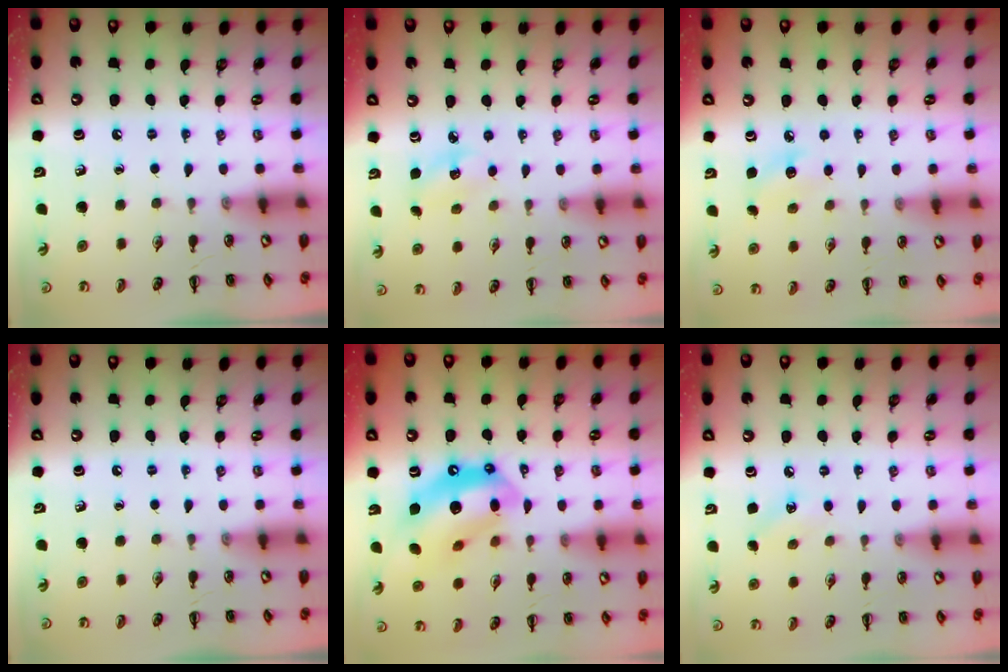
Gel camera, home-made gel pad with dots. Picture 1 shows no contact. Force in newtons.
{"total": 3.9, "press": 3.8, "slide": 1.0}
{"total": 5.8, "press": 5.6, "slide": 1.5}
{"total": 0.0}
{"total": 16.0, "press": 15.5, "slide": 4.2}
{"total": 5.9, "press": 5.6, "slide": 1.7}